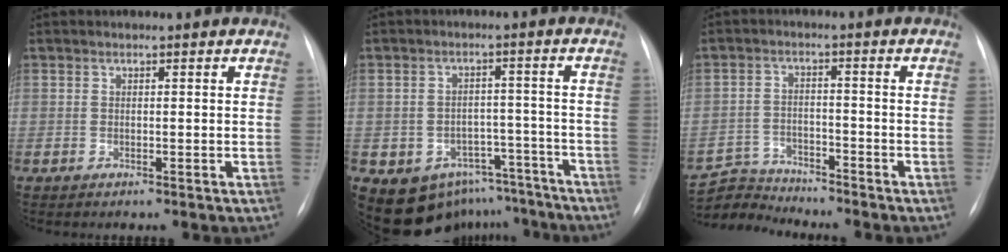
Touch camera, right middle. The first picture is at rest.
{"total": 11.8, "force": [-8.7, 7.5, 2.5], "torque": [-0.028, 0.045, -0.104]}
{"total": 5.7, "force": [-5.6, 0.2, -1.2], "torque": [0.015, -0.003, -0.102]}